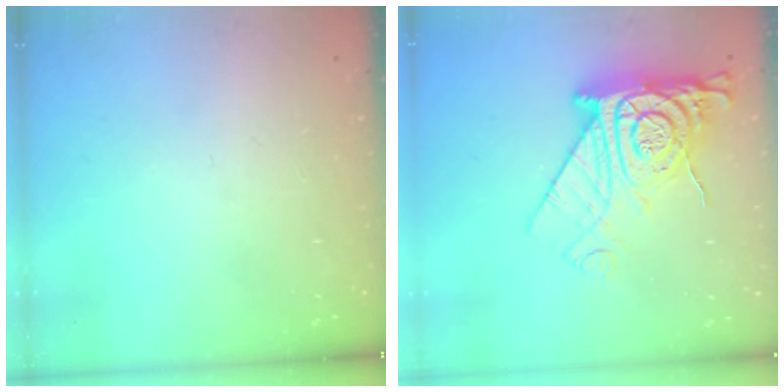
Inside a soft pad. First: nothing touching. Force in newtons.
{"total": 16.0, "press": 15.9, "slide": 1.4}